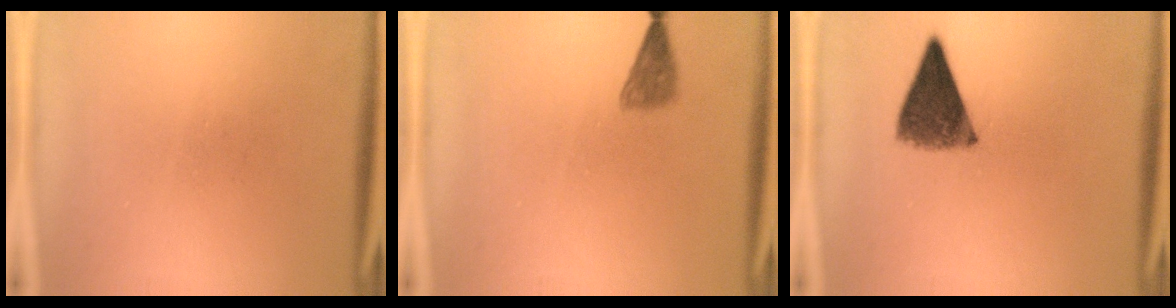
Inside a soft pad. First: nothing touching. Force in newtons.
{"total": 2.1}
{"total": 8.1}